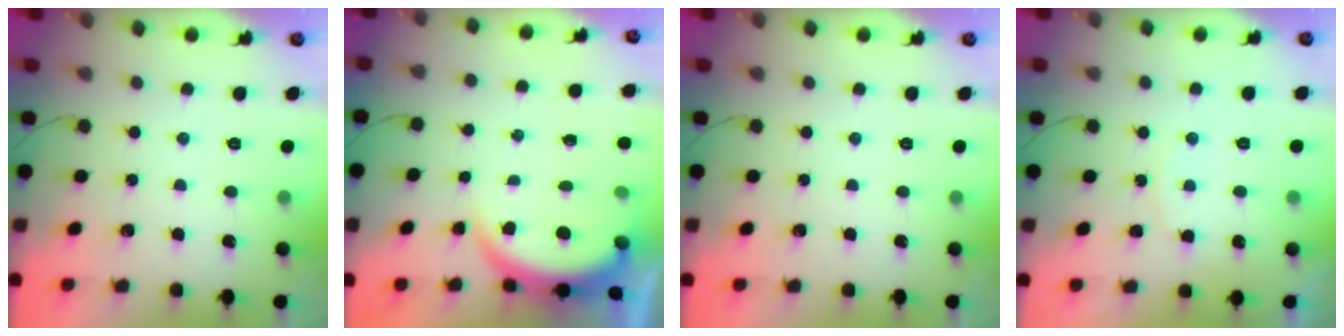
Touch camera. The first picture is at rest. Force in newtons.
{"total": 4.9, "press": 4.9, "slide": 0.4}
{"total": 0.0}
{"total": 5.1, "press": 5.1, "slide": 0.6}